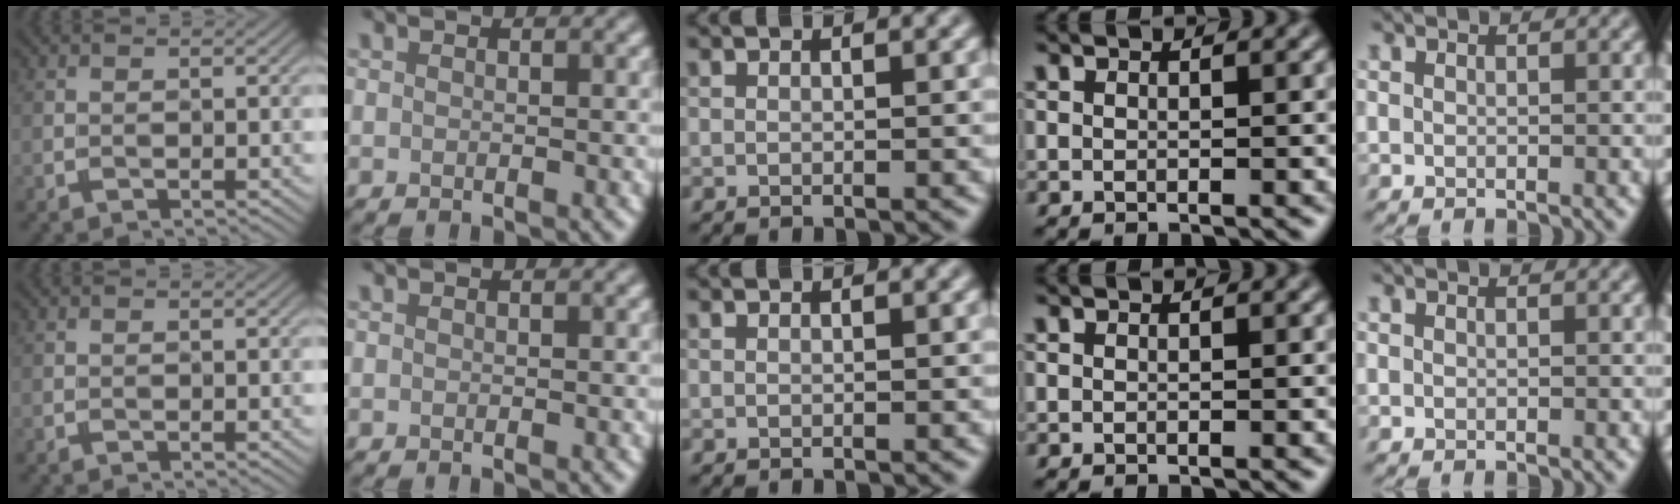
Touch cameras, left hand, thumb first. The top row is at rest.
{}